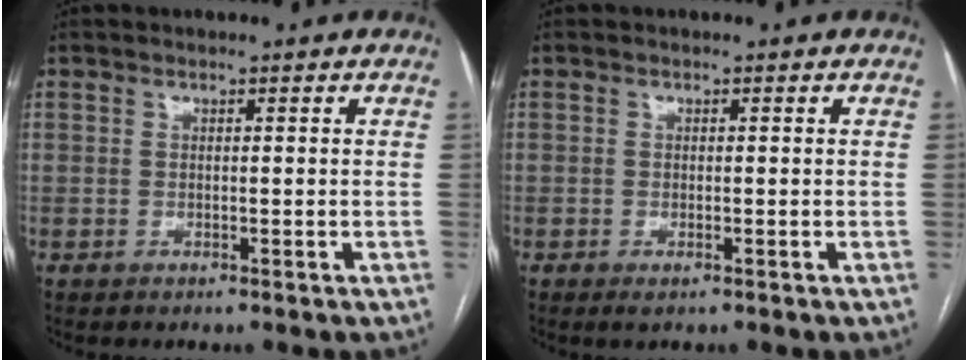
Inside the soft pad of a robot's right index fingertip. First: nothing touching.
{"total": 1.2, "force": [-0.7, 0.3, 1.0], "torque": [-0.016, -0.003, -0.007]}